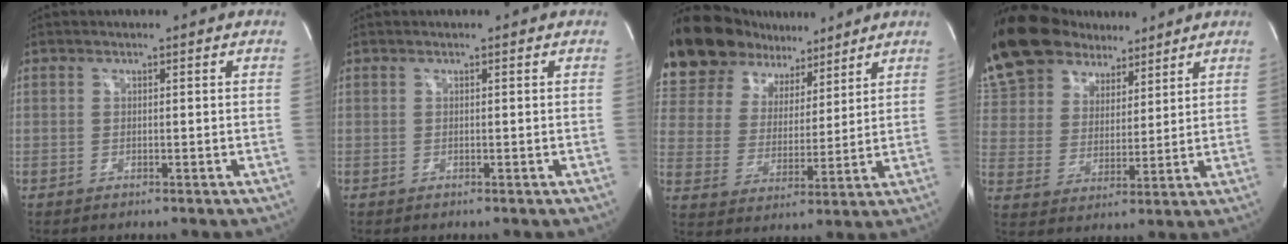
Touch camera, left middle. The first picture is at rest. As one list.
[{"total": 0.0}, {"total": 17.2, "force": [14.2, 7.7, 5.9], "torque": [-0.132, 0.034, 0.252]}, {"total": 17.1, "force": [13.6, 8.4, 6.3], "torque": [-0.147, 0.040, 0.252]}]